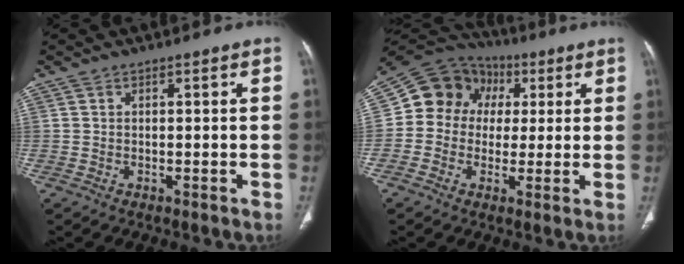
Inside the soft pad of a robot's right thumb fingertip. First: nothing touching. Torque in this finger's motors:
{"motor_torque": [0.33, 1.76, 0.63, -0.74, 0.04]}